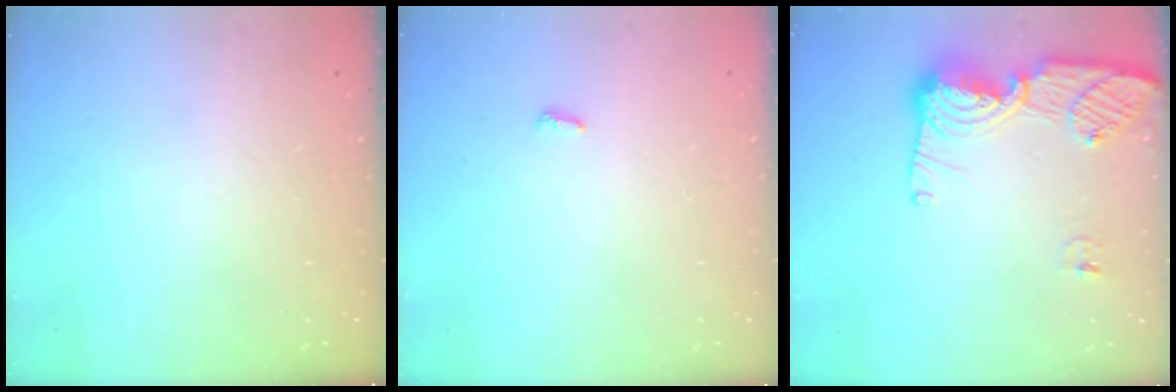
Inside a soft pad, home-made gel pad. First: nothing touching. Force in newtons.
{"total": 2.8, "press": 2.8, "slide": 0.5}
{"total": 14.0, "press": 13.9, "slide": 1.4}